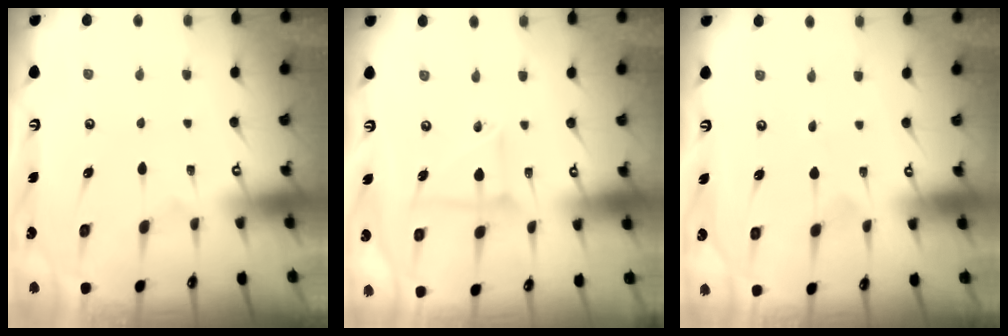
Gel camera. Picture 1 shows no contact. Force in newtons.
{"total": 4.7, "press": 4.7, "slide": 0.5}
{"total": 0.0}